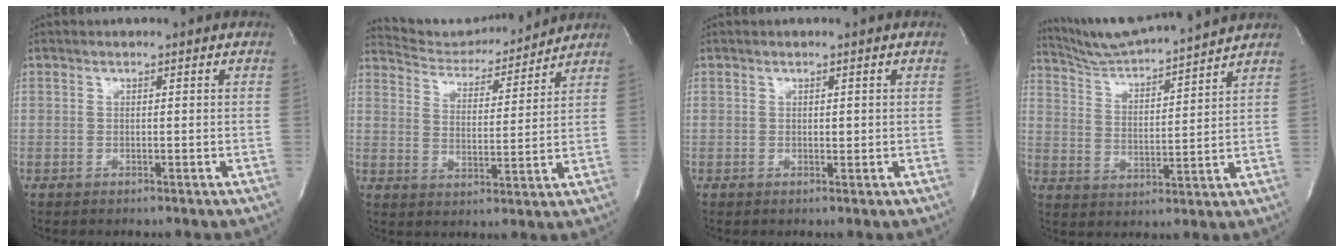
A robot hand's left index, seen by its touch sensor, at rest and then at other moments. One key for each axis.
{"total": 10.7, "fx": 10.5, "fy": 1.4, "fz": 1.6, "tx": -0.023, "ty": -0.006, "tz": 0.165}
{"total": 0.5, "fx": -0.1, "fy": 0.3, "fz": 0.4, "tx": -0.006, "ty": -0.003, "tz": -0.001}
{"total": 12.3, "fx": 11.7, "fy": -0.6, "fz": 3.8, "tx": -0.073, "ty": 0.003, "tz": 0.193}